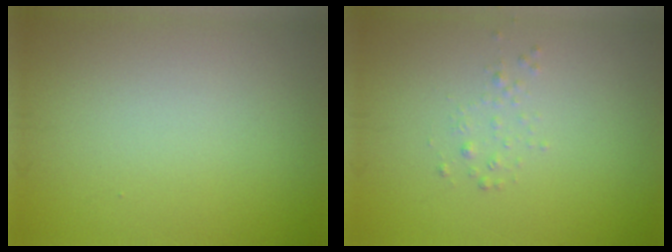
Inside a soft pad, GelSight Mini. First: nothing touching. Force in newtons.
{"total": 0.8, "press": 0.8, "slide": 0.1}